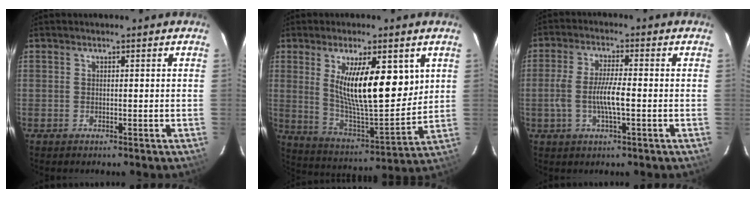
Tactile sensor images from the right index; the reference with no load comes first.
{"total": 16.2, "force": [5.6, 4.3, 14.6], "torque": [-0.241, -0.013, 0.104]}
{"total": 6.9, "force": [-1.5, 1.1, 6.6], "torque": [-0.132, -0.001, -0.029]}